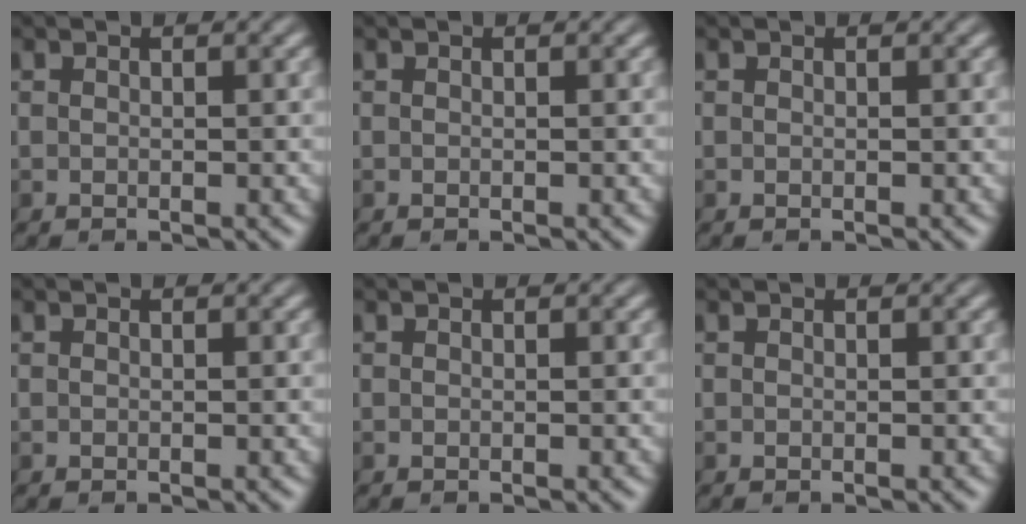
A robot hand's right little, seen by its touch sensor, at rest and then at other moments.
{"total": 0.0}
{"total": 0.0}
{"total": 0.0}
{"total": 0.0}
{"total": 0.0}